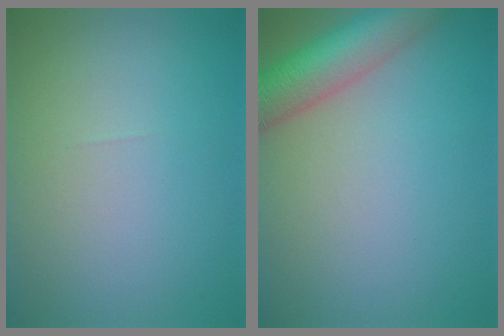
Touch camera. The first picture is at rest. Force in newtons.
{"total": 6.9, "press": 6.9, "slide": 0.5}